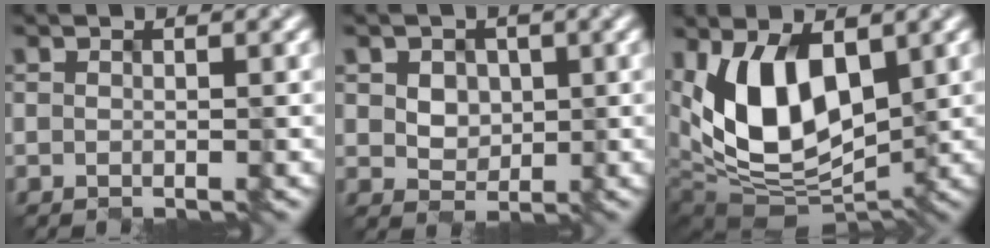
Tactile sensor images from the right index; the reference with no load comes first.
{"total": 3.1, "force": [1.0, 2.6, 1.4], "torque": [-0.040, 0.009, 0.026]}
{"total": 11.4, "force": [2.2, 6.3, 9.3], "torque": [-0.178, -0.008, 0.039]}